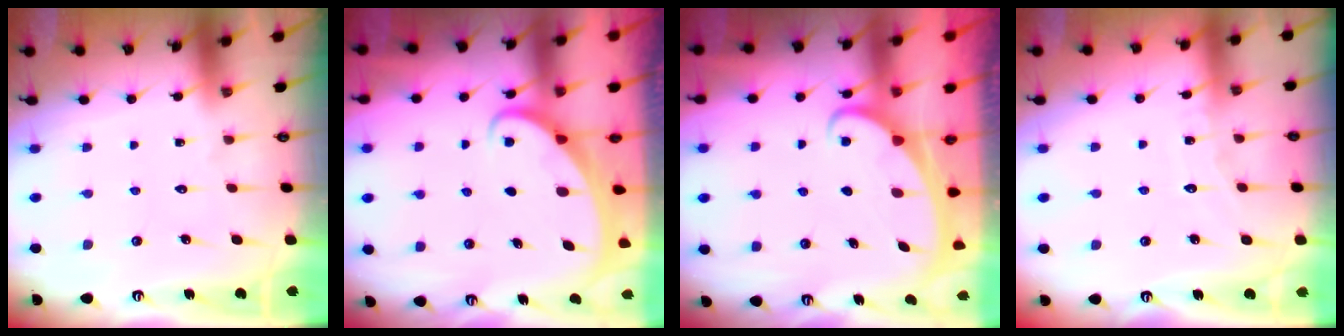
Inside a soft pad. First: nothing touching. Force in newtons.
{"total": 1.9, "press": 1.9, "slide": 0.2}
{"total": 2.5, "press": 2.5, "slide": 0.3}
{"total": 4.9, "press": 4.8, "slide": 0.3}